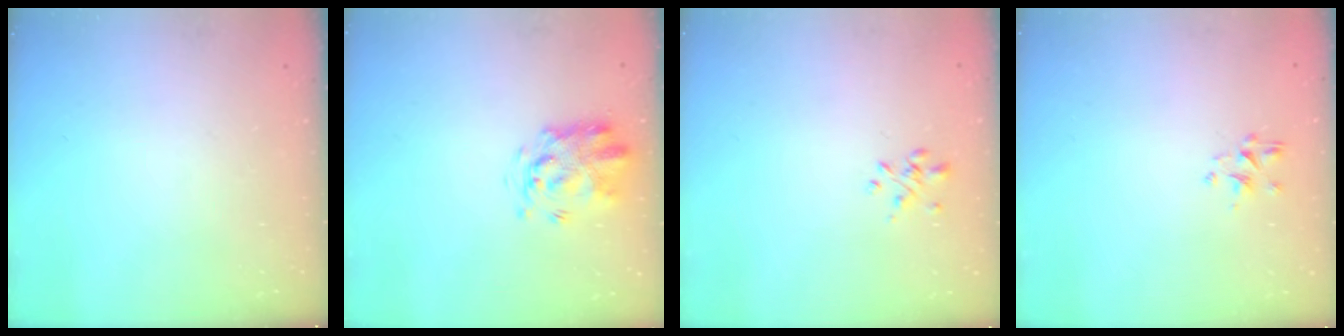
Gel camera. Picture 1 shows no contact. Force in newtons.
{"total": 3.4, "press": 3.3, "slide": 0.7}
{"total": 1.9, "press": 1.8, "slide": 0.6}
{"total": 1.5, "press": 1.4, "slide": 0.7}